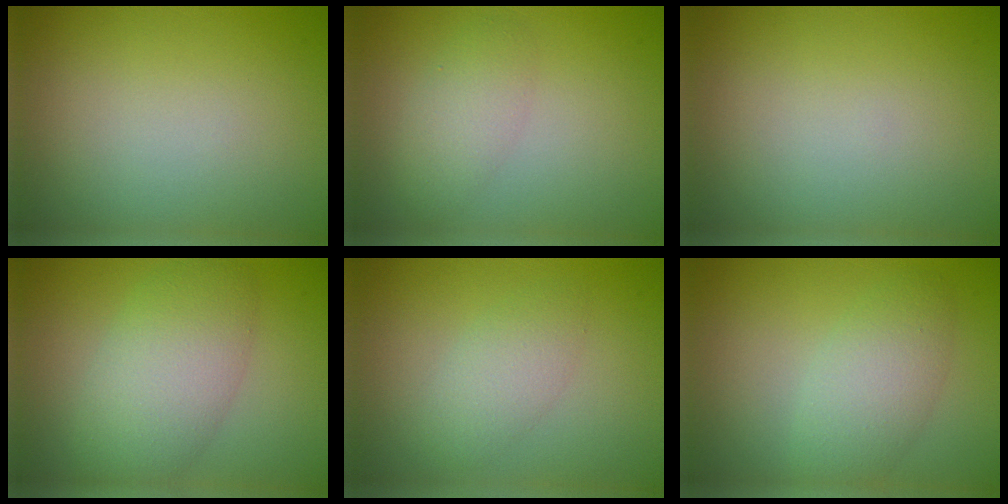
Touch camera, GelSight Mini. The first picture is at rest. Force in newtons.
{"total": 2.4, "press": 2.4, "slide": 0.0}
{"total": 0.0}
{"total": 6.0, "press": 6.0, "slide": 0.2}
{"total": 2.4, "press": 2.4, "slide": 0.1}
{"total": 3.7, "press": 3.7, "slide": 0.2}